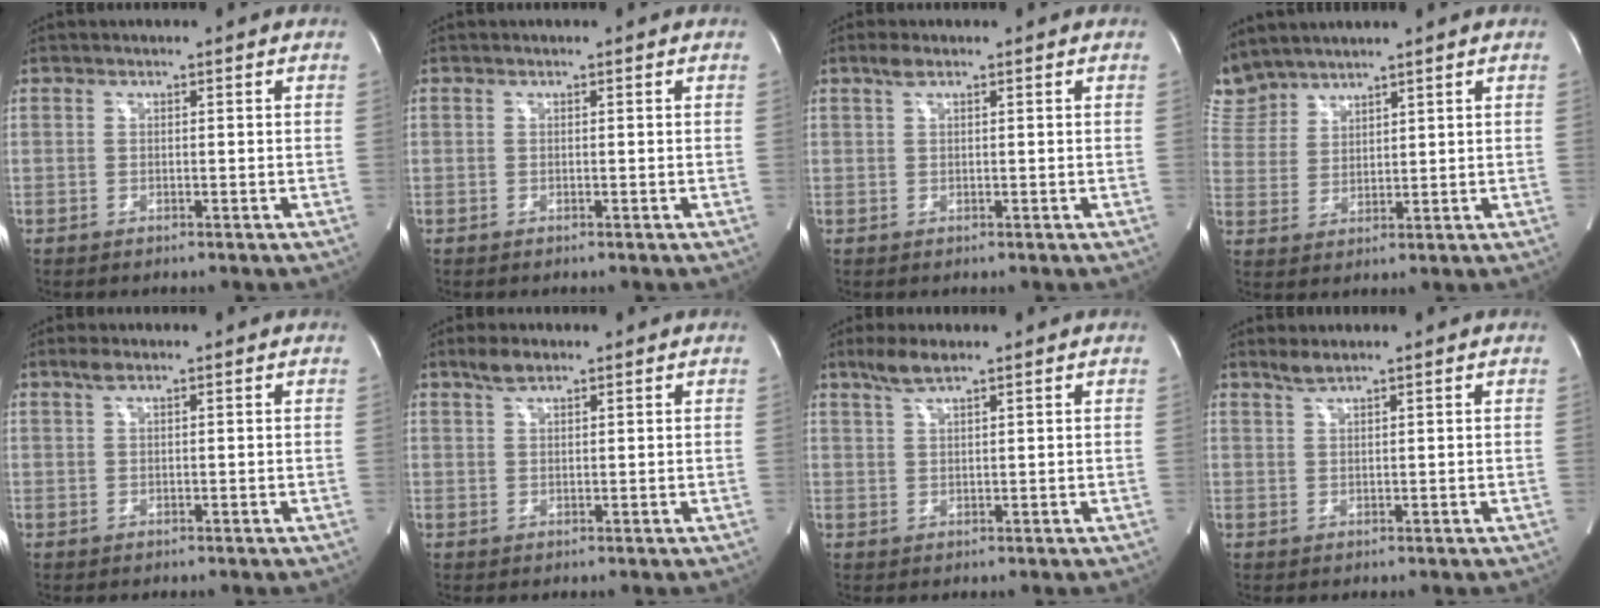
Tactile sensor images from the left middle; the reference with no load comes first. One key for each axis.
{"total": 0.0}
{"total": 1.6, "fx": 1.1, "fy": 0.2, "fz": 1.1, "tx": -0.031, "ty": 0.009, "tz": 0.022}
{"total": 6.6, "fx": 6.4, "fy": 1.5, "fz": 0.2, "tx": -0.022, "ty": 0.017, "tz": 0.145}
{"total": 1.5, "fx": 1.0, "fy": 0.2, "fz": 1.0, "tx": -0.030, "ty": 0.009, "tz": 0.022}
{"total": 2.6, "fx": 2.0, "fy": 0.9, "fz": 1.5, "tx": -0.036, "ty": 0.006, "tz": 0.039}
{"total": 3.5, "fx": 2.7, "fy": 0.3, "fz": 2.2, "tx": -0.055, "ty": 0.005, "tz": 0.056}
{"total": 1.8, "fx": 1.6, "fy": -0.1, "fz": 0.8, "tx": -0.023, "ty": 0.004, "tz": 0.035}